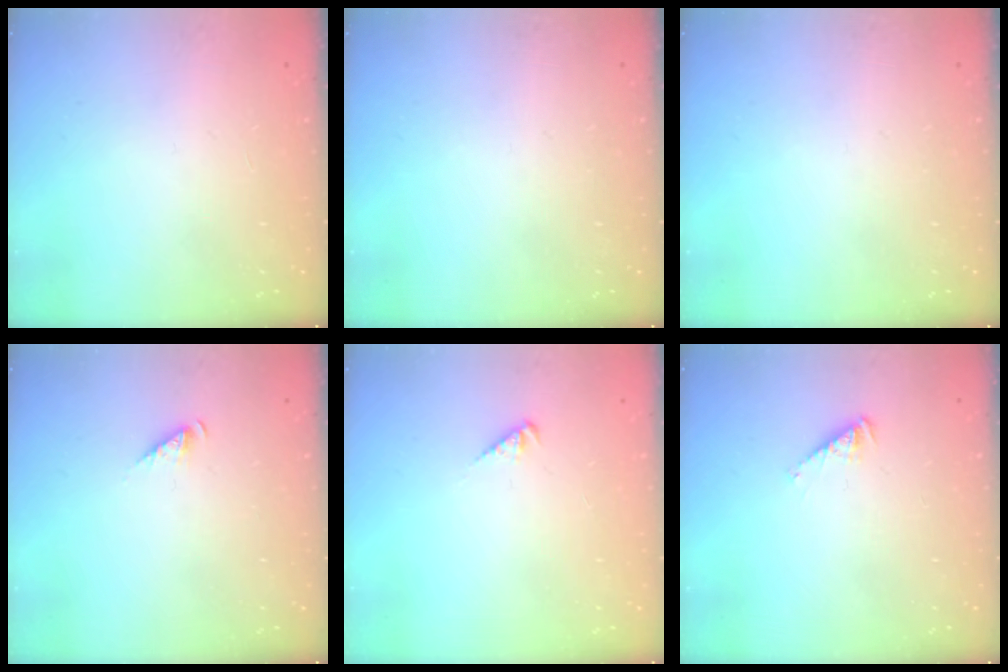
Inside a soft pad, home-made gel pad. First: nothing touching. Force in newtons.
{"total": 0.0}
{"total": 0.0}
{"total": 2.8, "press": 2.8, "slide": 0.4}
{"total": 2.1, "press": 2.0, "slide": 0.5}
{"total": 1.4, "press": 1.3, "slide": 0.2}